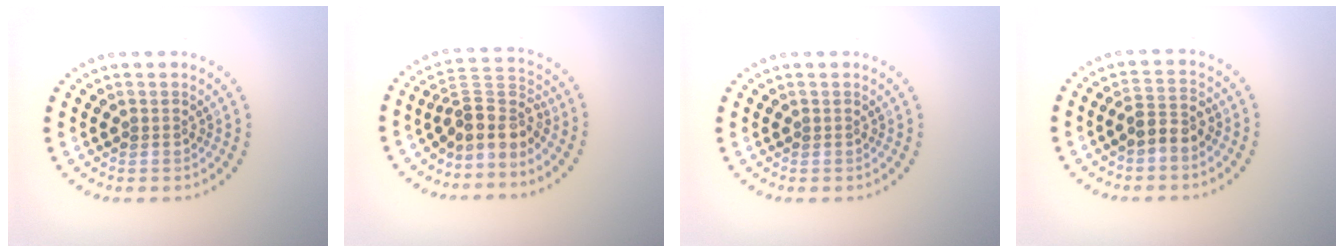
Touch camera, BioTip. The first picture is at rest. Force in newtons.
{"total": 3.9, "press": 2.9, "slide": 2.6}
{"total": 0.0}
{"total": 2.5, "press": 2.3, "slide": 1.0}